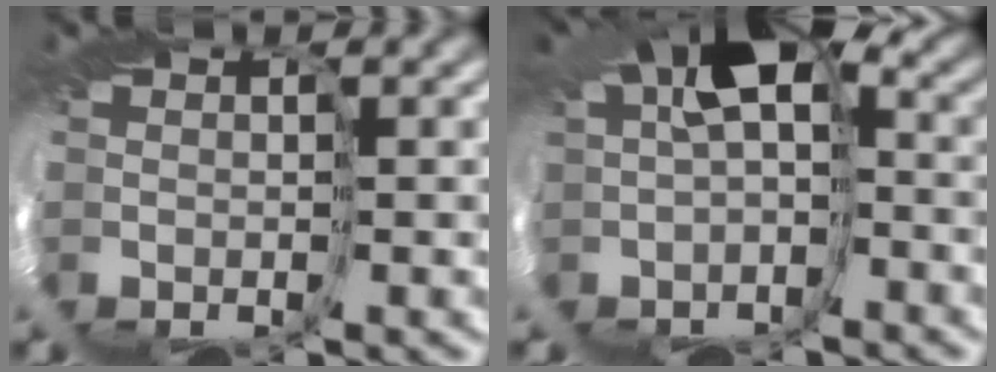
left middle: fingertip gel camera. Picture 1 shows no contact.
{"total": 5.2, "force": [-0.7, 2.2, 4.6], "torque": [-0.071, -0.014, -0.004]}